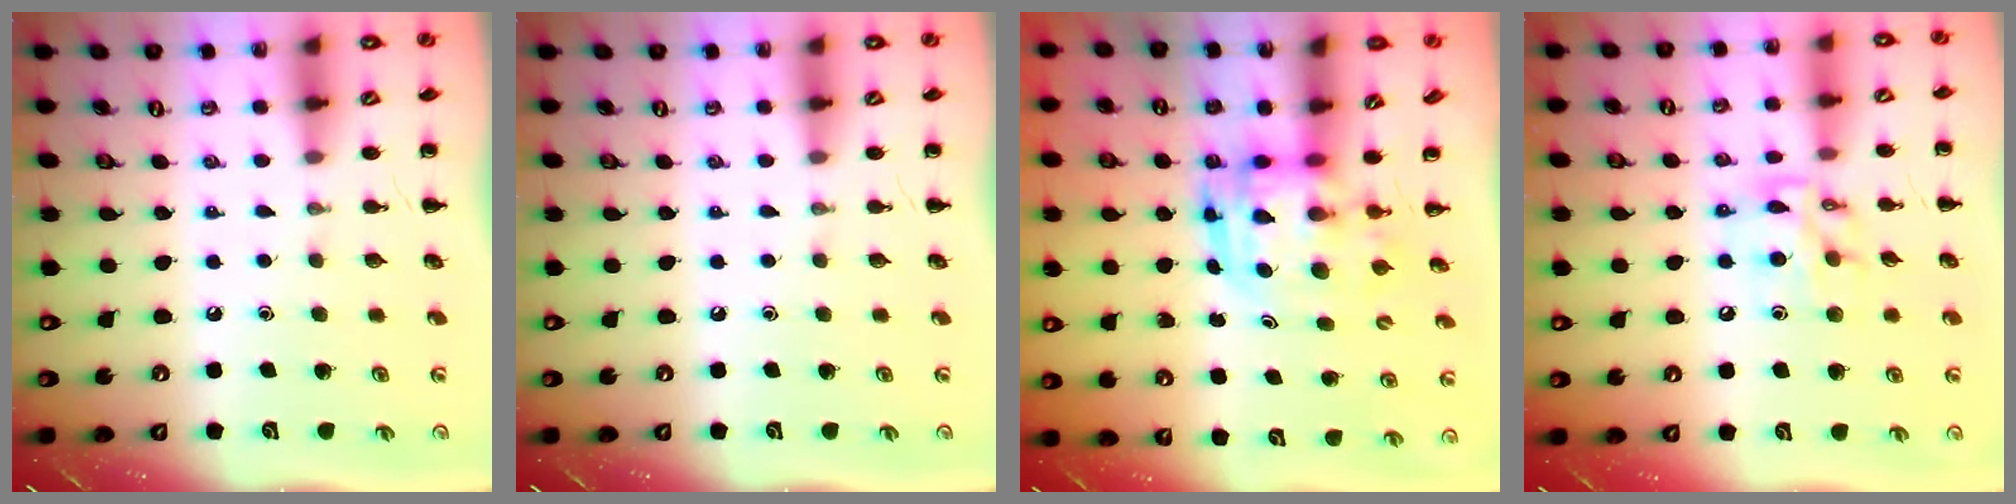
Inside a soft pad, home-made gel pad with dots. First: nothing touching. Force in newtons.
{"total": 0.0}
{"total": 3.7, "press": 3.6, "slide": 0.7}
{"total": 11.4, "press": 11.3, "slide": 1.5}